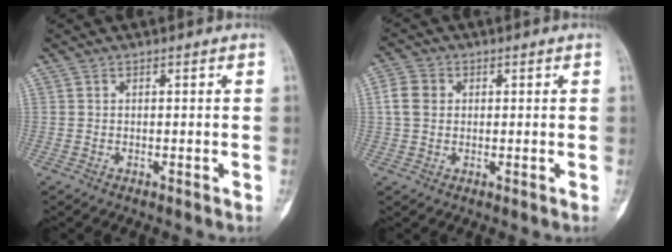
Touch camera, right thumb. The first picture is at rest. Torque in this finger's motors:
{"motor_torque": [0.76, 0.54, 0.36, -0.13, 0.03]}